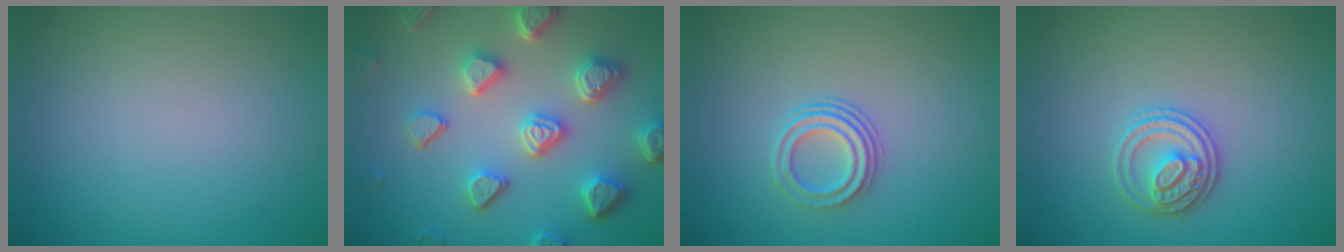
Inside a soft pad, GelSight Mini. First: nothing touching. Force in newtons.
{"total": 6.7, "press": 5.4, "slide": 4.0}
{"total": 2.8, "press": 2.2, "slide": 1.8}
{"total": 2.7, "press": 2.7, "slide": 0.6}